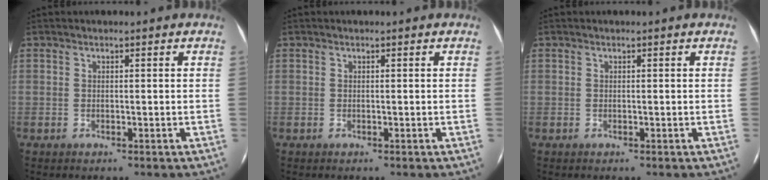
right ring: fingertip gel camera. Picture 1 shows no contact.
{"total": 0.0}
{"total": 0.0}